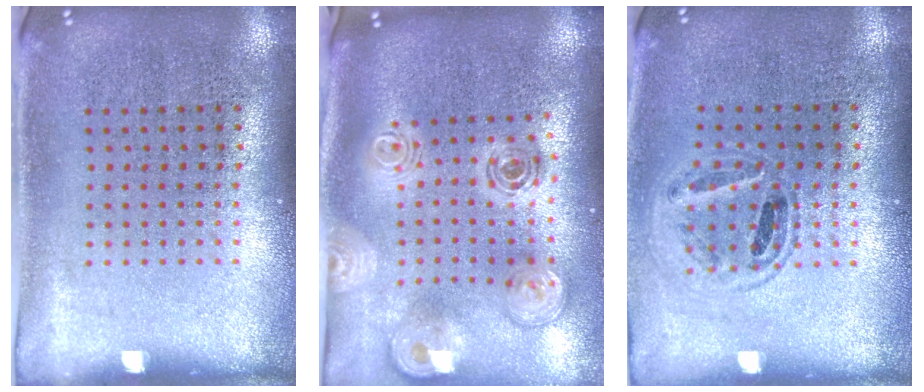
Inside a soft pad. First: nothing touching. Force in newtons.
{"total": 2.0, "press": 1.7, "slide": 1.1}
{"total": 1.0, "press": 1.0, "slide": 0.3}